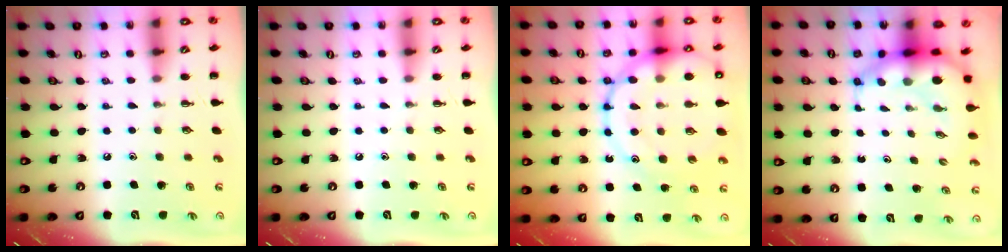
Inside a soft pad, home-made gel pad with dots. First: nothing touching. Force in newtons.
{"total": 0.0}
{"total": 24.3, "press": 24.0, "slide": 3.3}
{"total": 8.8, "press": 8.4, "slide": 2.6}